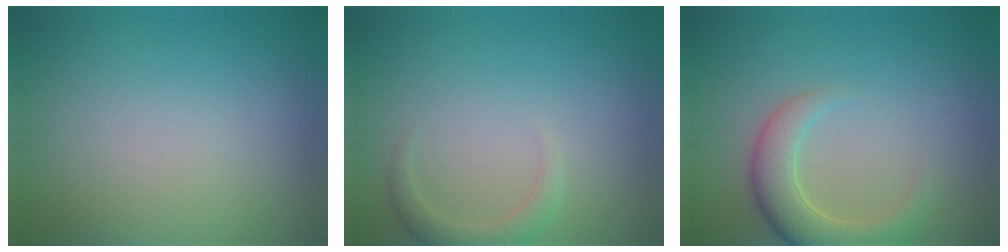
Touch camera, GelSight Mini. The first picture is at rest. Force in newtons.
{"total": 2.0, "press": 2.0, "slide": 0.3}
{"total": 4.6, "press": 4.6, "slide": 0.4}